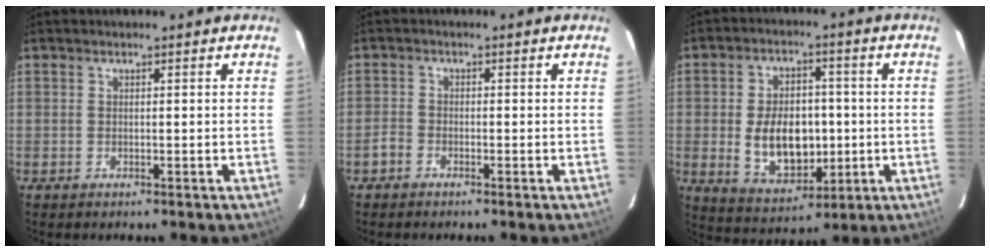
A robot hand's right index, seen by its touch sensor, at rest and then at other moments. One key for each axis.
{"total": 2.1, "fx": -1.6, "fy": 1.3, "fz": 0.3, "tx": -0.012, "ty": 0.003, "tz": -0.033}
{"total": 12.8, "fx": -1.2, "fy": 8.2, "fz": 9.8, "tx": -0.191, "ty": 0.005, "tz": 0.001}